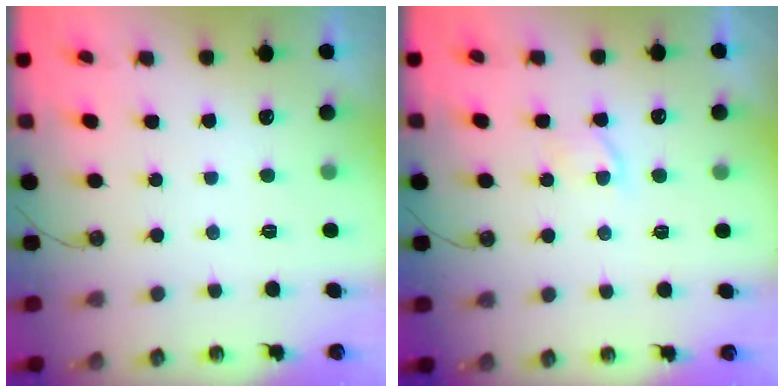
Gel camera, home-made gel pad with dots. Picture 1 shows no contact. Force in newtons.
{"total": 2.1, "press": 2.1, "slide": 0.4}